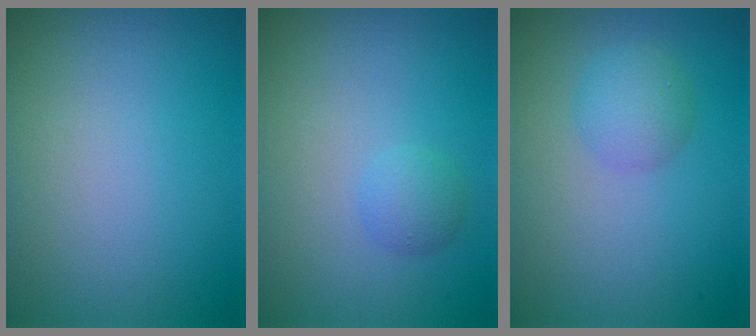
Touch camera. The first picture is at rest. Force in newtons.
{"total": 1.5, "press": 1.5, "slide": 0.1}
{"total": 2.5, "press": 2.5, "slide": 0.1}